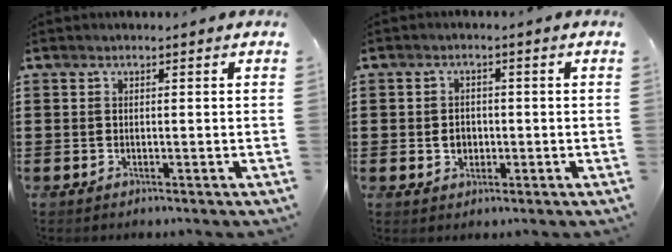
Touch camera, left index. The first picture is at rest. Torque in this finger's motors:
{"motor_torque": [0.48, 0.20, 0.22, 0.02]}